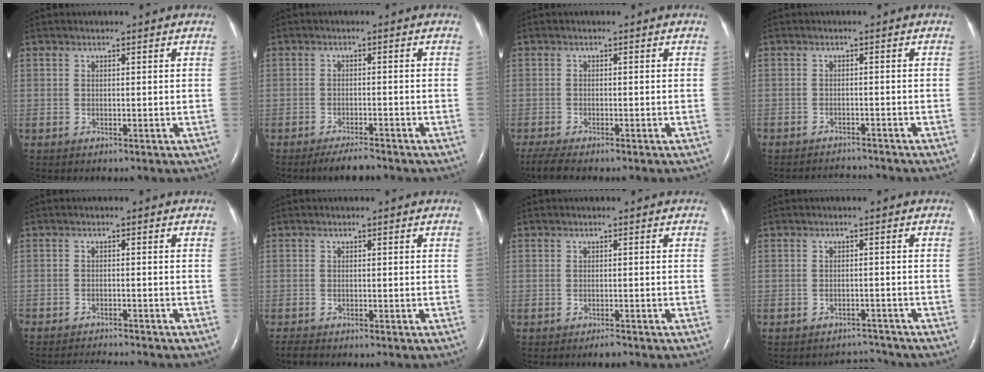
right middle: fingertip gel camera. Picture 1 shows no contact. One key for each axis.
{"total": 3.4, "fx": -3.0, "fy": 0.2, "fz": 1.6, "tx": -0.038, "ty": -0.012, "tz": -0.049}
{"total": 4.3, "fx": -3.5, "fy": 0.6, "fz": 2.4, "tx": -0.051, "ty": -0.013, "tz": -0.057}
{"total": 3.3, "fx": -3.2, "fy": -0.2, "fz": -0.3, "tx": 0.001, "ty": -0.012, "tz": -0.051}
{"total": 5.3, "fx": -5.1, "fy": 0.2, "fz": 1.3, "tx": -0.019, "ty": -0.014, "tz": -0.079}
{"total": 1.4, "fx": -1.3, "fy": 0.2, "fz": 0.4, "tx": -0.016, "ty": -0.005, "tz": -0.020}
{"total": 1.2, "fx": -1.0, "fy": 0.0, "fz": 0.6, "tx": -0.017, "ty": -0.004, "tz": -0.012}
{"total": 2.8, "fx": -2.6, "fy": 0.3, "fz": -1.0, "tx": 0.013, "ty": 0.004, "tz": -0.035}